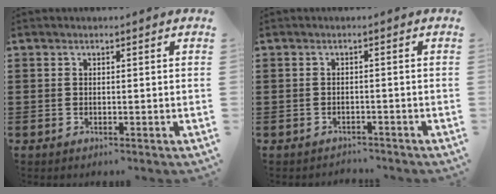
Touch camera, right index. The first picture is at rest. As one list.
[{"total": 1.3, "force": [-1.2, 0.3, -0.2], "torque": [-0.002, 0.005, -0.030]}]